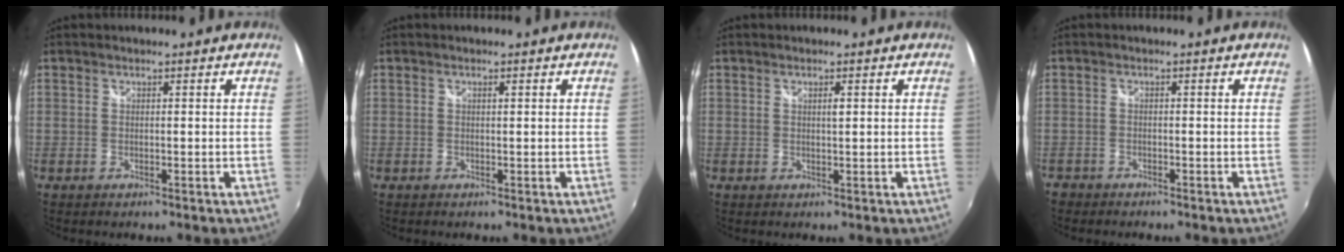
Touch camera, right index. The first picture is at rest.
{"total": 0.7, "force": [0.3, -0.1, 0.6], "torque": [-0.011, 0.002, 0.004]}
{"total": 1.1, "force": [0.4, 0.1, 1.0], "torque": [-0.016, 0.001, 0.006]}
{"total": 2.2, "force": [-1.9, 1.1, 0.1], "torque": [-0.011, -0.005, -0.038]}